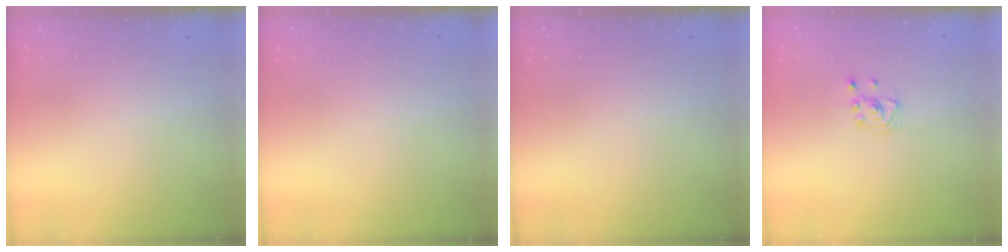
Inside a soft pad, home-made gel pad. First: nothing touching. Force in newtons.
{"total": 0.0}
{"total": 0.0}
{"total": 2.0, "press": 2.0, "slide": 0.2}